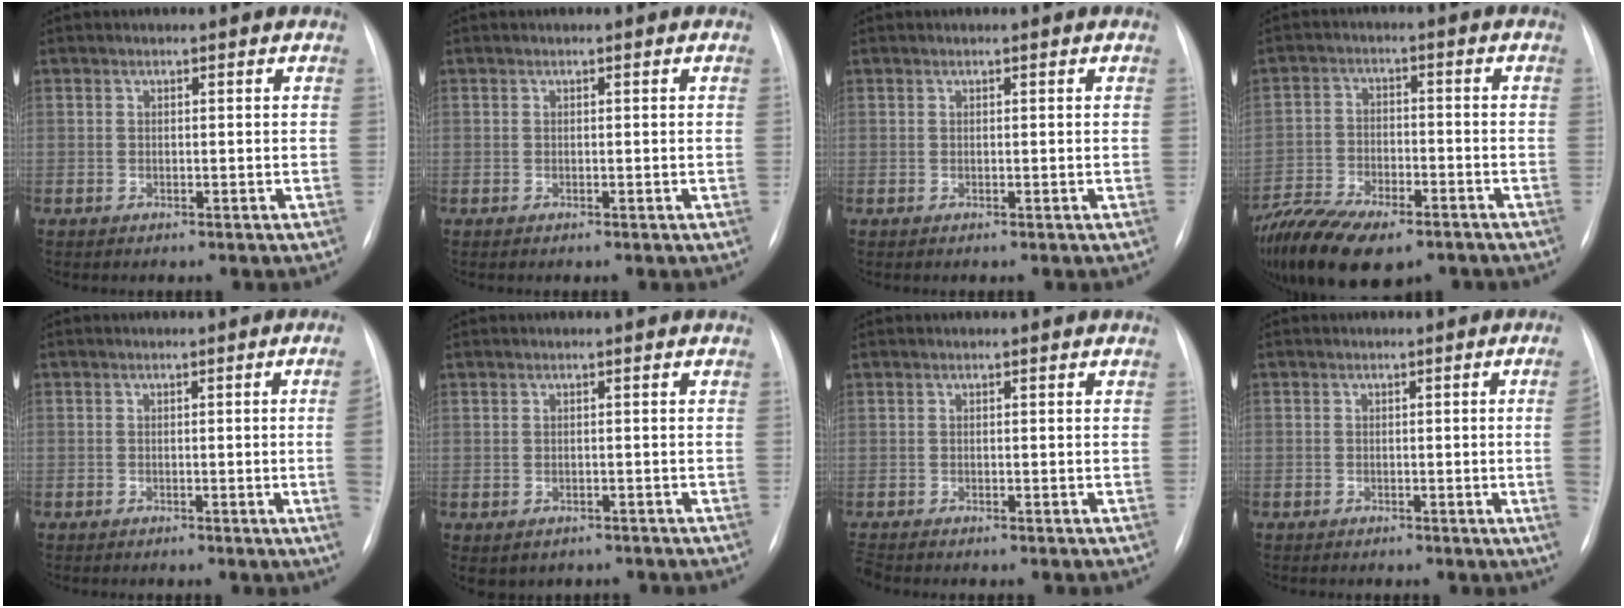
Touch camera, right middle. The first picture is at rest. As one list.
[{"total": 0.0}, {"total": 0.0}, {"total": 16.3, "force": [-12.0, 6.6, 8.9], "torque": [-0.189, -0.007, -0.197]}, {"total": 4.2, "force": [-0.6, -1.3, 4.0], "torque": [-0.035, -0.004, -0.010]}, {"total": 4.3, "force": [-3.1, 2.7, 1.2], "torque": [-0.015, 0.008, -0.032]}, {"total": 1.0, "force": [-0.9, -0.2, 0.2], "torque": [-0.008, -0.005, -0.018]}, {"total": 4.1, "force": [-0.7, -1.2, 3.8], "torque": [-0.034, -0.004, -0.011]}]